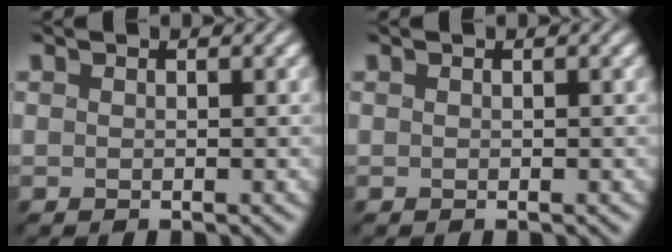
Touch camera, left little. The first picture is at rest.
{"total": 0.0}